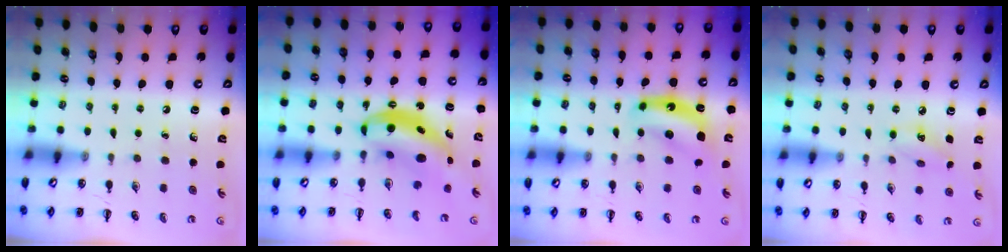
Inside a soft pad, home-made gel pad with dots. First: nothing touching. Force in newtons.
{"total": 6.3, "press": 6.2, "slide": 1.1}
{"total": 7.8, "press": 7.7, "slide": 1.4}
{"total": 5.2, "press": 5.0, "slide": 1.4}